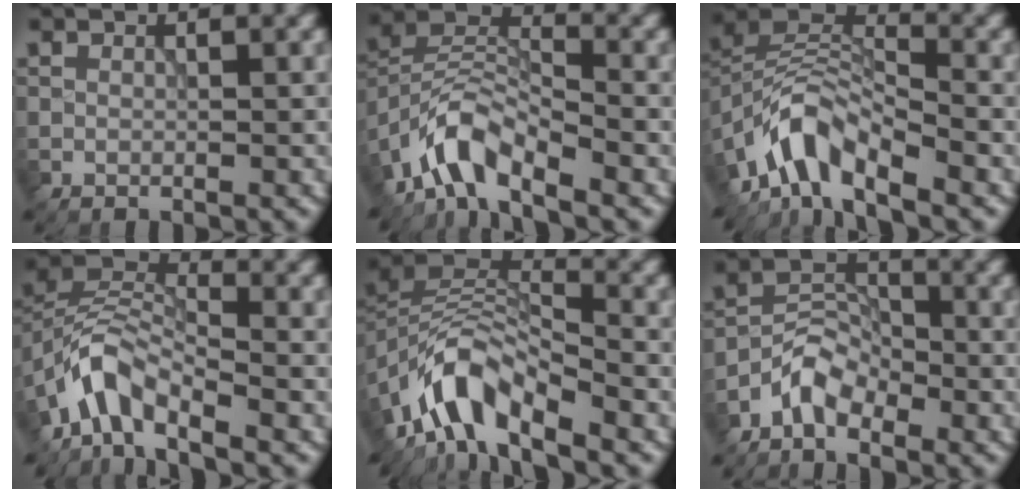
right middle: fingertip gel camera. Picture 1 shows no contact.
{"total": 5.9, "force": [-4.6, 1.9, 3.2], "torque": [-0.053, 0.007, -0.097]}
{"total": 6.9, "force": [-5.0, 2.6, 4.0], "torque": [-0.063, 0.005, -0.106]}
{"total": 5.1, "force": [-3.9, 1.9, 2.7], "torque": [-0.046, 0.007, -0.085]}
{"total": 7.5, "force": [-5.1, 2.9, 4.7], "torque": [-0.071, 0.006, -0.109]}
{"total": 3.3, "force": [-2.4, 1.7, 1.4], "torque": [-0.023, 0.013, -0.058]}